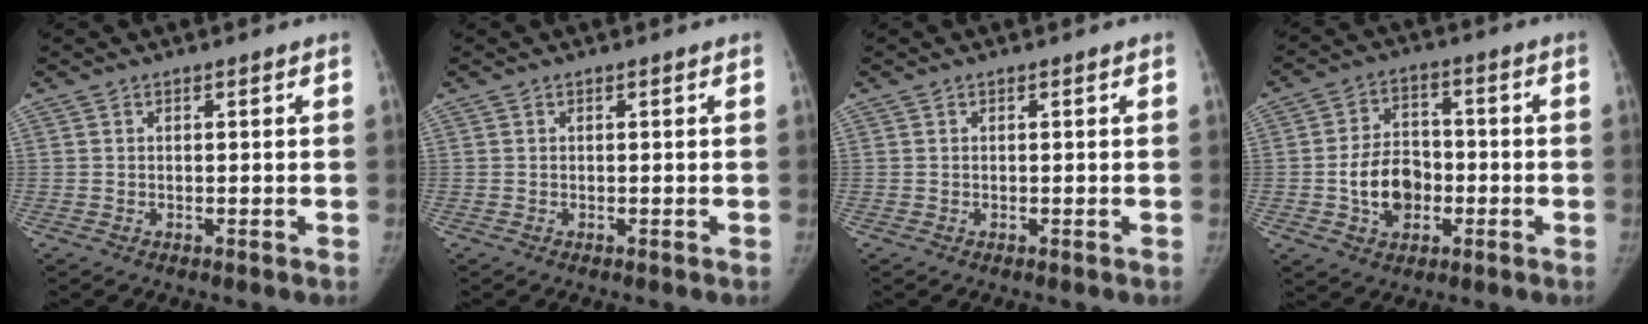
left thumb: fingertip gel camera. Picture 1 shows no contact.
{"total": 0.0}
{"total": 0.0}
{"total": 10.2, "force": [-2.3, 7.6, 6.4], "torque": [-0.085, 0.020, -0.039]}